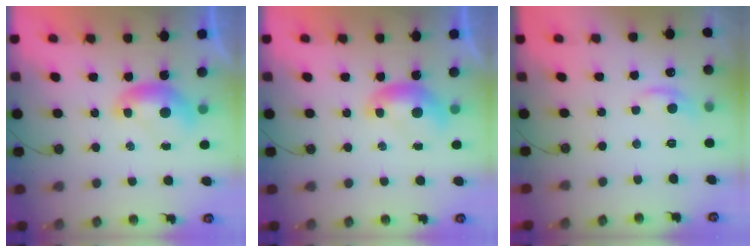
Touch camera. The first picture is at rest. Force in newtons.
{"total": 0.0}
{"total": 1.3, "press": 1.1, "slide": 0.7}